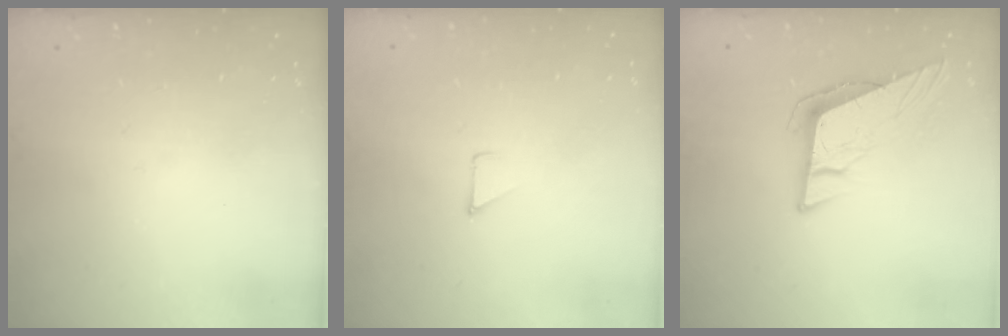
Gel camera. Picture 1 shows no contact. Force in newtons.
{"total": 2.9, "press": 2.8, "slide": 0.3}
{"total": 10.2, "press": 10.0, "slide": 1.6}